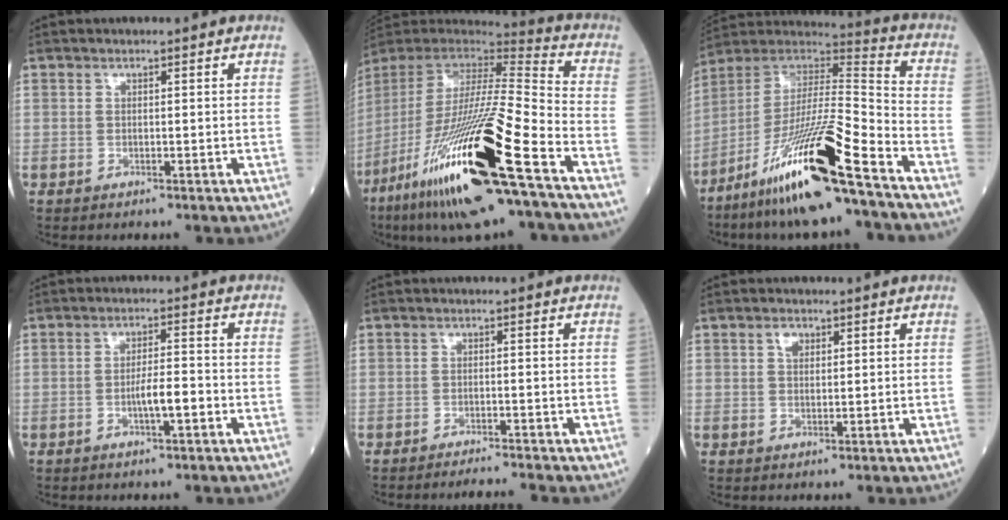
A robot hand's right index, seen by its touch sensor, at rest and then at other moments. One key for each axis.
{"total": 29.8, "fx": -15.1, "fy": 2.2, "fz": 25.6, "tx": -0.506, "ty": -0.077, "tz": -0.284}
{"total": 20.8, "fx": -12.9, "fy": 1.0, "fz": 16.3, "tx": -0.315, "ty": -0.029, "tz": -0.238}
{"total": 4.1, "fx": -1.4, "fy": 0.5, "fz": 3.8, "tx": -0.066, "ty": 0.002, "tz": -0.025}
{"total": 3.5, "fx": -3.3, "fy": -0.7, "fz": 1.0, "tx": -0.012, "ty": -0.012, "tz": -0.049}
{"total": 1.9, "fx": 0.9, "fy": 1.2, "fz": 1.1, "tx": -0.020, "ty": 0.002, "tz": 0.016}